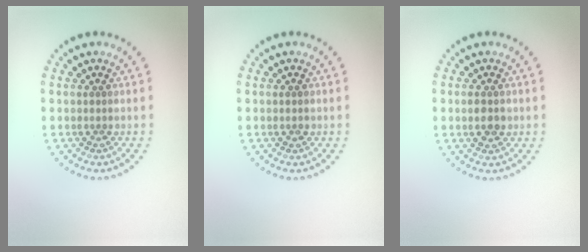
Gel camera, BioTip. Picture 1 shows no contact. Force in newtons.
{"total": 0.9, "press": 0.9, "slide": 0.1}
{"total": 2.0, "press": 2.0, "slide": 0.0}